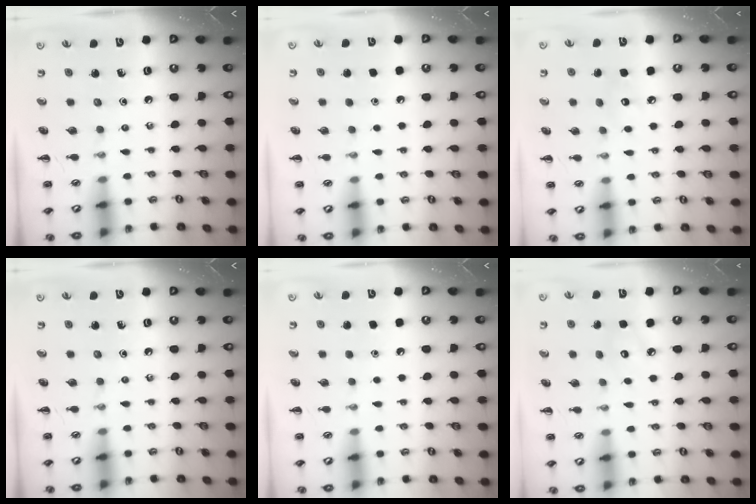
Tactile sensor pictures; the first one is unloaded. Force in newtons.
{"total": 1.8, "press": 1.8, "slide": 0.1}
{"total": 4.8, "press": 4.6, "slide": 1.2}
{"total": 0.0}
{"total": 1.7, "press": 1.7, "slide": 0.1}
{"total": 3.9, "press": 3.7, "slide": 1.0}